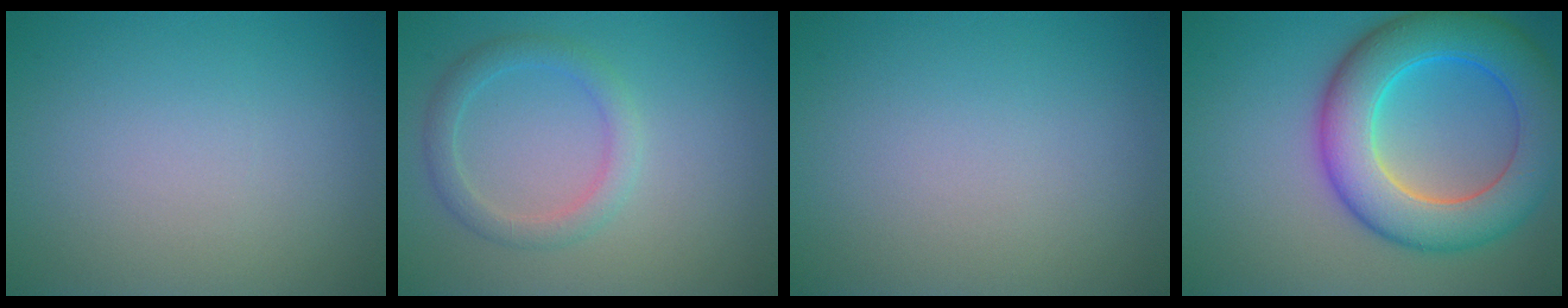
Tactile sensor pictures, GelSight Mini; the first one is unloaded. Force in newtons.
{"total": 2.4, "press": 2.4, "slide": 0.1}
{"total": 0.0}
{"total": 9.5, "press": 9.5, "slide": 0.4}